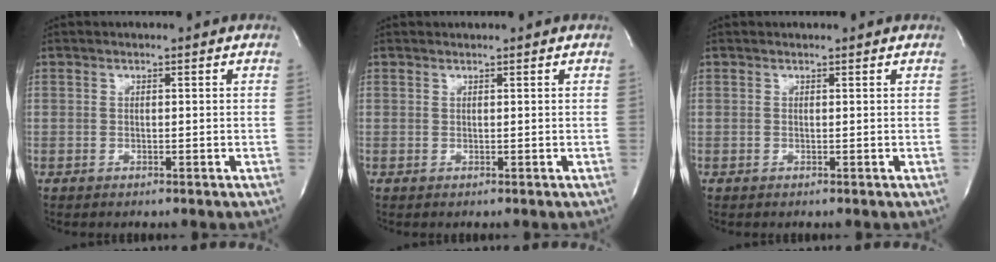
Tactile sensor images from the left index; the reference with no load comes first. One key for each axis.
{"total": 0.0}
{"total": 0.8, "fx": 0.8, "fy": 0.1, "fz": 0.2, "tx": -0.015, "ty": 0.009, "tz": 0.010}